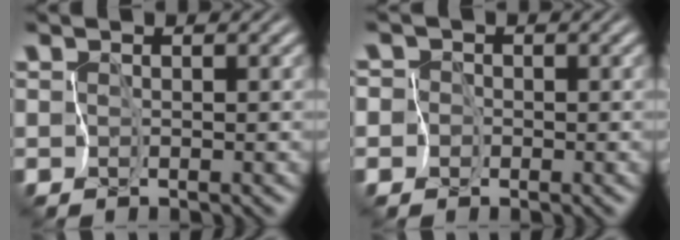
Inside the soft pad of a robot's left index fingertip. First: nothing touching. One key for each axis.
{"total": 4.5, "fx": -1.3, "fy": 4.3, "fz": 0.8, "tx": -0.015, "ty": 0.016, "tz": -0.059}